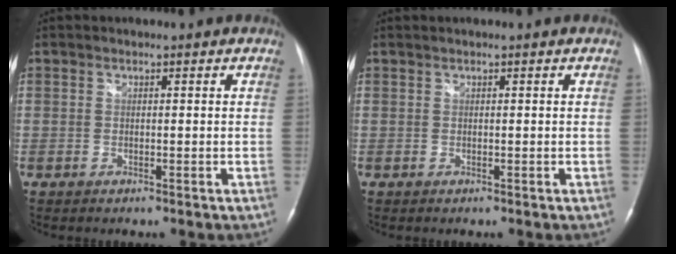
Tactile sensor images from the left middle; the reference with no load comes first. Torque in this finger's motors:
{"motor_torque": [-0.02, -0.21, -0.07, -0.01]}